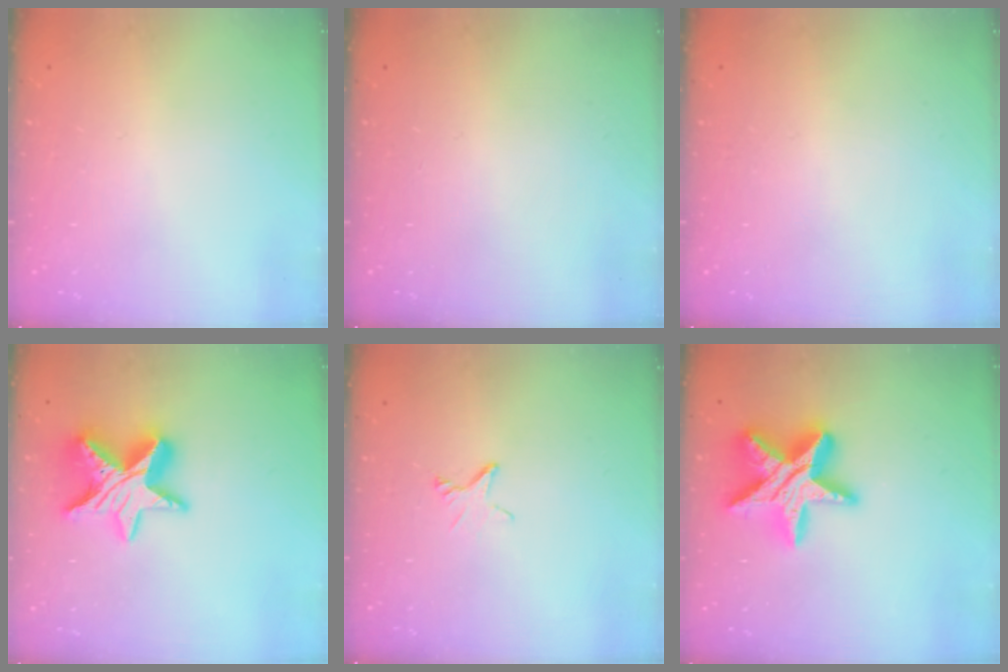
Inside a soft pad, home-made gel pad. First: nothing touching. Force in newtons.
{"total": 0.0}
{"total": 0.0}
{"total": 14.7, "press": 14.6, "slide": 1.2}
{"total": 2.3, "press": 2.3, "slide": 0.2}
{"total": 20.7, "press": 20.7, "slide": 1.7}